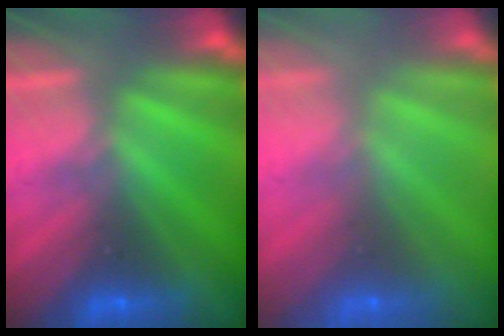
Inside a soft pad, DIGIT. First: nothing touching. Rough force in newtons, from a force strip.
{"total": 8.3}